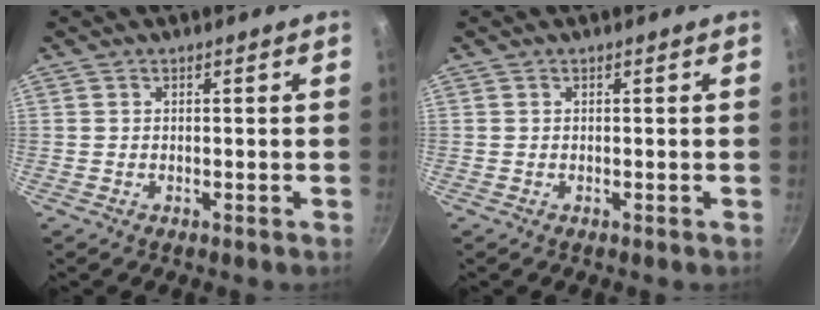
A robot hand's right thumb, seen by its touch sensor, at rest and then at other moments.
{"total": 0.0}